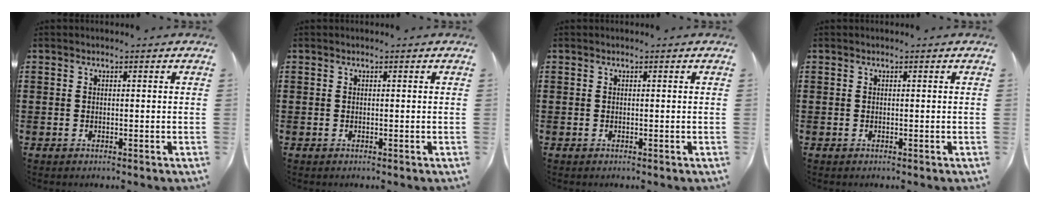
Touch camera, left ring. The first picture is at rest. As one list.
[{"total": 0.0}, {"total": 0.0}, {"total": 0.0}]